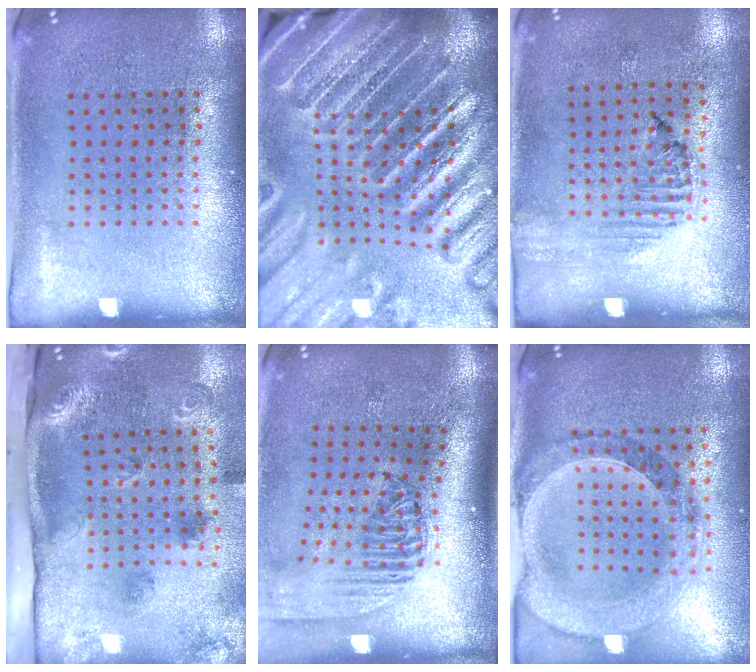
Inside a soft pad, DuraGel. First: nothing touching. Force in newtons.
{"total": 5.1, "press": 4.6, "slide": 2.2}
{"total": 1.2, "press": 1.2, "slide": 0.2}
{"total": 2.5, "press": 1.9, "slide": 1.7}
{"total": 2.4, "press": 1.8, "slide": 1.6}
{"total": 1.4, "press": 1.4, "slide": 0.3}